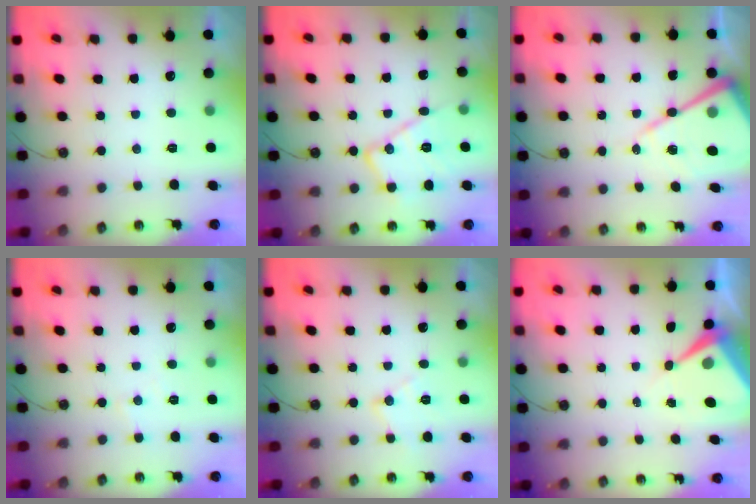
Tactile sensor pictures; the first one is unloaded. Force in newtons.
{"total": 14.4, "press": 14.4, "slide": 0.8}
{"total": 16.8, "press": 16.8, "slide": 1.7}
{"total": 4.0, "press": 3.9, "slide": 0.6}
{"total": 9.6, "press": 9.6, "slide": 0.6}
{"total": 7.9, "press": 7.9, "slide": 0.6}